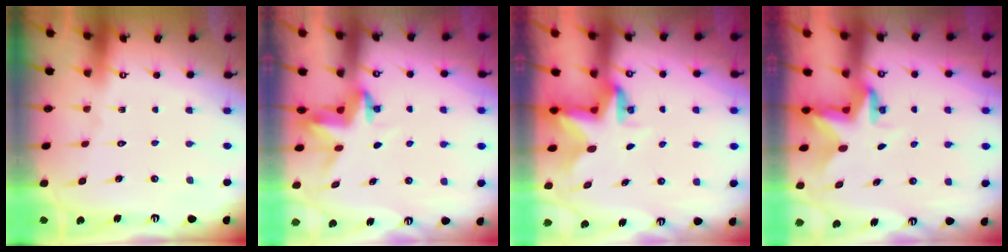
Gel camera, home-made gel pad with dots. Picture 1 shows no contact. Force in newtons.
{"total": 3.9, "press": 3.9, "slide": 0.3}
{"total": 4.0, "press": 4.0, "slide": 0.0}
{"total": 2.9, "press": 2.9, "slide": 0.2}